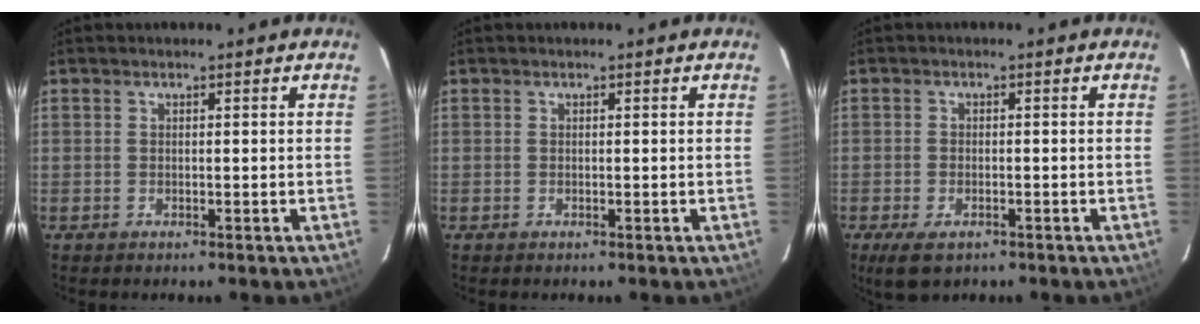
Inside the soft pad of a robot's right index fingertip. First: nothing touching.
{"total": 0.0}
{"total": 5.0, "force": [-3.0, 2.5, 3.0], "torque": [-0.073, -0.016, -0.052]}